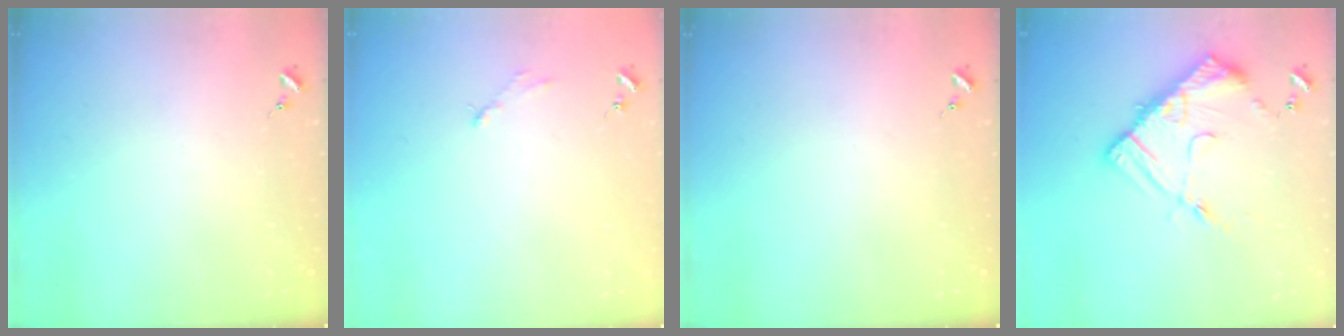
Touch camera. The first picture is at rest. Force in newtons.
{"total": 2.9, "press": 2.9, "slide": 0.4}
{"total": 0.0}
{"total": 14.5, "press": 14.5, "slide": 1.3}